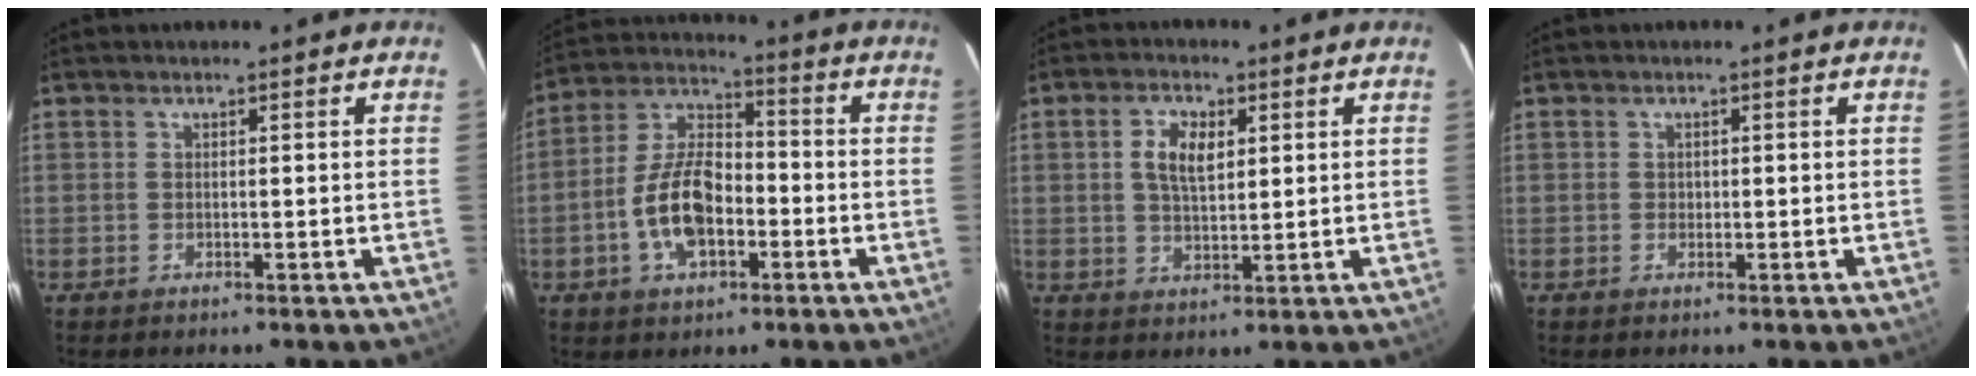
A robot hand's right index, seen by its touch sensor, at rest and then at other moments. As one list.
[{"total": 12.3, "force": [-3.8, 6.5, 9.7], "torque": [-0.199, 0.019, -0.066]}, {"total": 5.7, "force": [1.6, 2.9, 4.6], "torque": [-0.084, 0.007, 0.032]}, {"total": 0.8, "force": [0.0, 0.8, 0.0], "torque": [0.006, -0.001, 0.001]}]